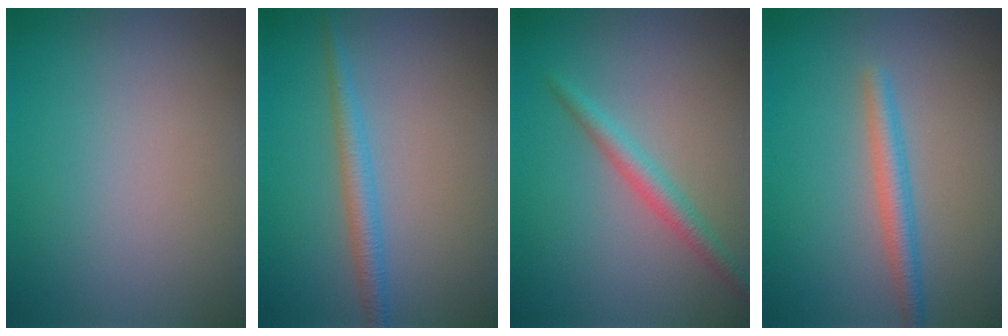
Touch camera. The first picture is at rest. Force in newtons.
{"total": 2.1, "press": 2.1, "slide": 0.1}
{"total": 2.2, "press": 2.2, "slide": 0.1}
{"total": 2.3, "press": 2.2, "slide": 0.2}